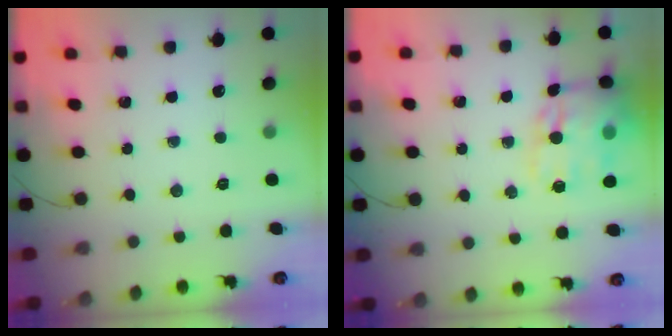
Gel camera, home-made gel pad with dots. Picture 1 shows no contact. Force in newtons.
{"total": 15.6, "press": 15.1, "slide": 3.8}